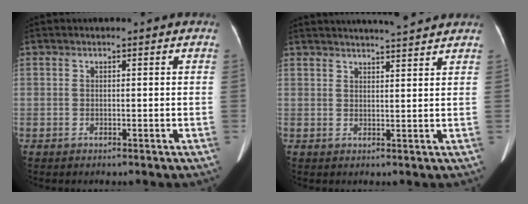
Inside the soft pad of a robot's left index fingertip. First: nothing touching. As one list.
[{"total": 8.0, "force": [7.6, -0.5, 2.7], "torque": [-0.038, 0.003, 0.093]}]